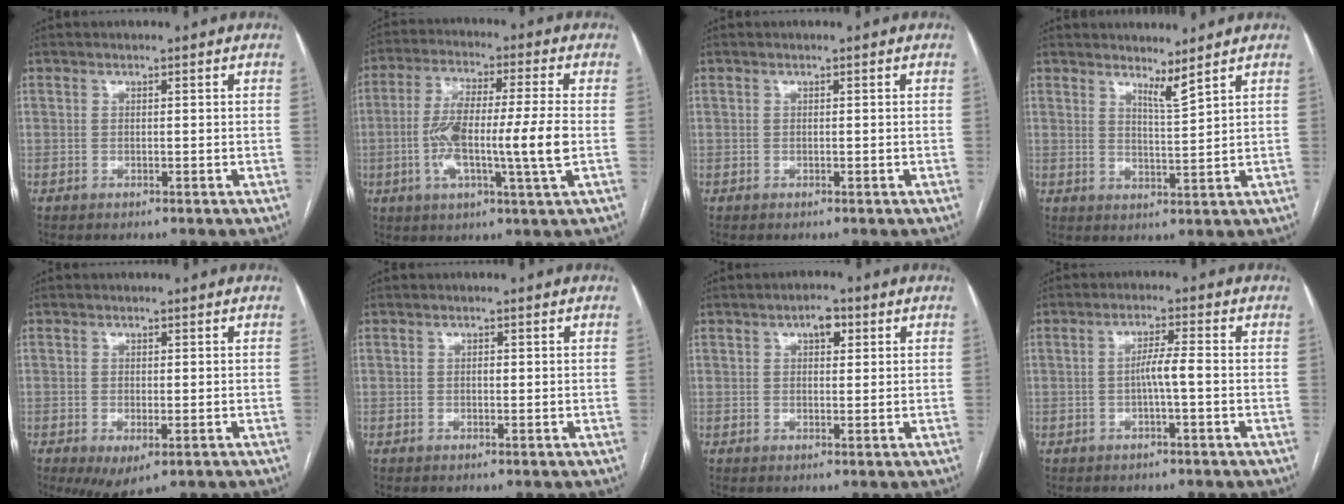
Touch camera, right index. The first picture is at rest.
{"total": 13.1, "force": [-1.9, 0.4, 13.0], "torque": [-0.245, 0.003, -0.040]}
{"total": 0.0}
{"total": 2.7, "force": [2.4, -0.7, 1.1], "torque": [-0.023, -0.019, 0.049]}
{"total": 4.7, "force": [-2.2, 1.8, 3.7], "torque": [-0.053, -0.012, -0.022]}
{"total": 0.5, "force": [0.1, 0.3, 0.4], "torque": [-0.007, 0.000, 0.001]}
{"total": 3.0, "force": [1.4, 1.5, 2.3], "torque": [-0.035, 0.013, 0.021]}
{"total": 3.2, "force": [-0.6, -0.1, 3.2], "torque": [-0.053, 0.004, -0.011]}